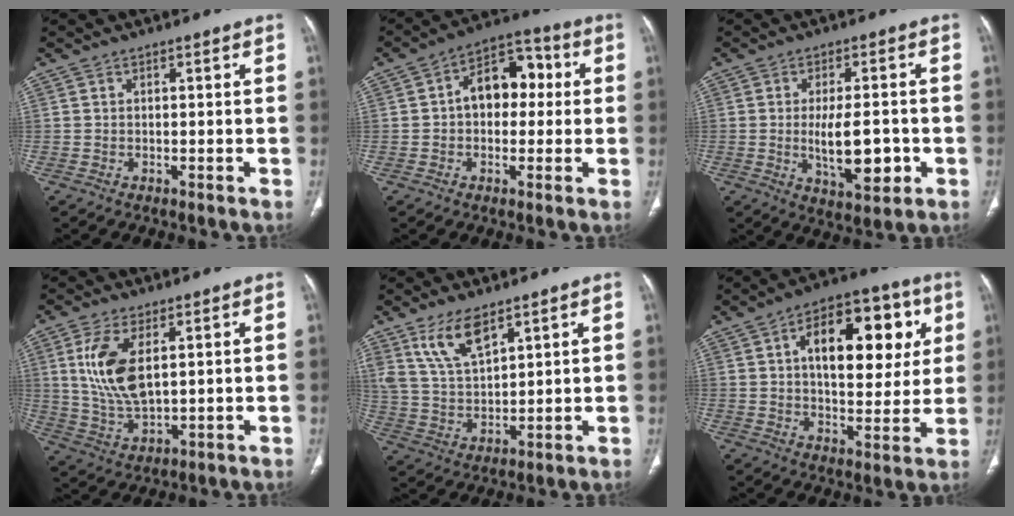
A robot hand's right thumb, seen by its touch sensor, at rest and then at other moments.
{"total": 11.0, "force": [1.0, 7.4, 8.0], "torque": [-0.086, 0.033, 0.007]}
{"total": 11.0, "force": [-2.3, 4.1, 10.0], "torque": [-0.161, 0.001, -0.029]}
{"total": 11.3, "force": [3.1, 5.3, 9.5], "torque": [-0.200, -0.016, 0.069]}
{"total": 9.8, "force": [6.3, 4.0, 6.4], "torque": [-0.119, -0.029, 0.134]}
{"total": 19.8, "force": [5.7, 10.4, 15.9], "torque": [-0.179, 0.007, 0.080]}